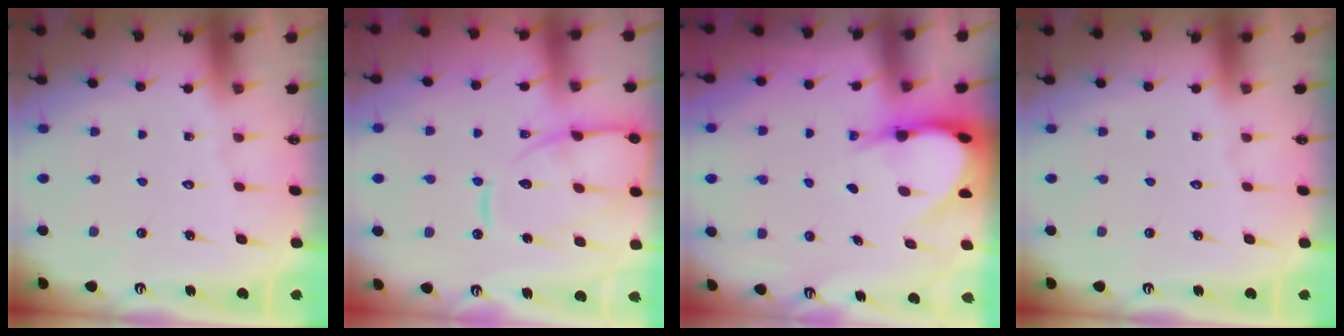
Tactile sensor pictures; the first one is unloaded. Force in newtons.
{"total": 14.3, "press": 14.2, "slide": 1.5}
{"total": 6.3, "press": 6.3, "slide": 0.5}
{"total": 0.0}